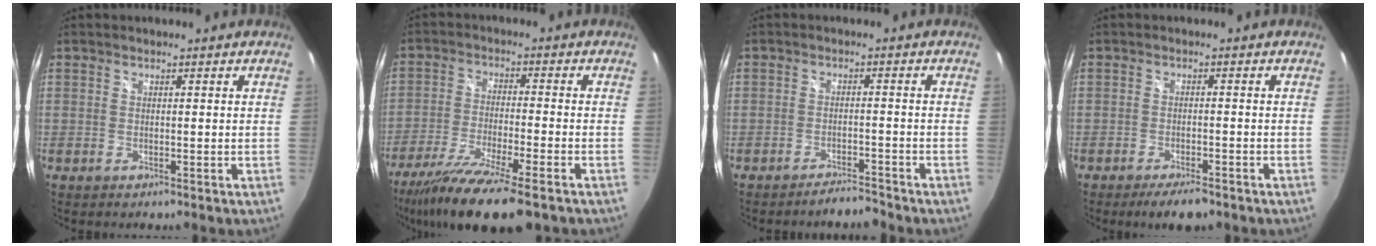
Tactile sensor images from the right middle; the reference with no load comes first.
{"total": 14.9, "force": [-11.0, 1.7, 9.9], "torque": [-0.203, -0.044, -0.191]}
{"total": 3.3, "force": [-3.2, 0.4, 0.7], "torque": [-0.021, 0.002, -0.048]}
{"total": 5.1, "force": [-4.0, 1.4, 2.9], "torque": [-0.061, -0.007, -0.064]}